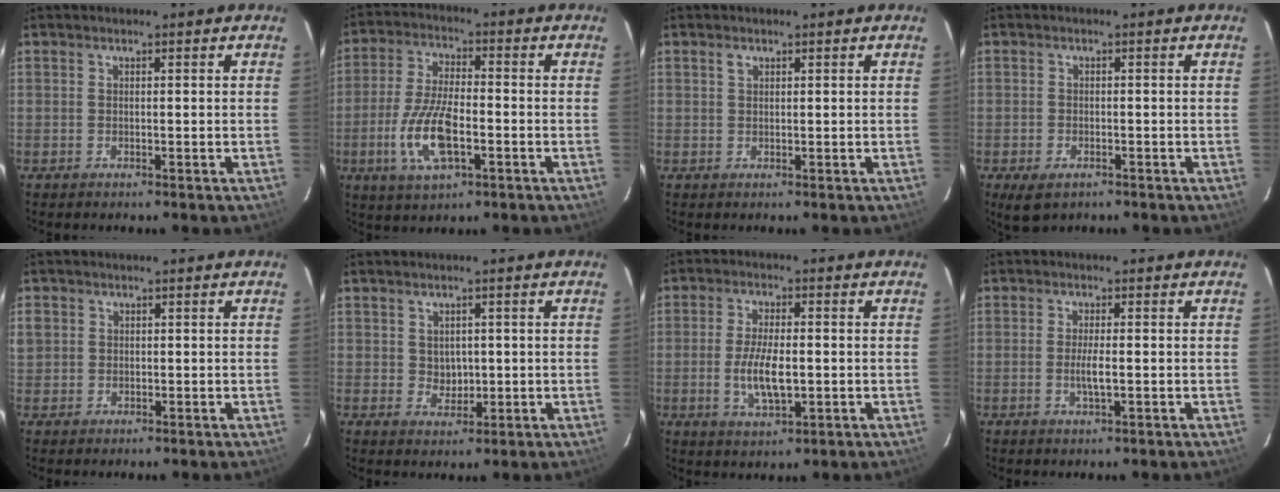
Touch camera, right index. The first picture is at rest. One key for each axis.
{"total": 11.6, "fx": -3.6, "fy": 4.3, "fz": 10.1, "tx": -0.212, "ty": -0.004, "tz": -0.067}
{"total": 0.9, "fx": 0.5, "fy": 0.6, "fz": 0.5, "tx": -0.009, "ty": 0.003, "tz": 0.008}
{"total": 4.3, "fx": -2.5, "fy": 2.5, "fz": 2.4, "tx": -0.054, "ty": -0.014, "tz": -0.042}
{"total": 2.8, "fx": 0.5, "fy": 2.6, "fz": 0.8, "tx": -0.012, "ty": 0.005, "tz": 0.009}
{"total": 3.1, "fx": 0.5, "fy": 2.7, "fz": 1.4, "tx": -0.020, "ty": 0.004, "tz": 0.014}
{"total": 7.9, "fx": -1.2, "fy": 3.0, "fz": 7.2, "tx": -0.142, "ty": -0.004, "tz": -0.019}
{"total": 2.9, "fx": -0.4, "fy": 0.3, "fz": 2.9, "tx": -0.054, "ty": -0.003, "tz": -0.007}